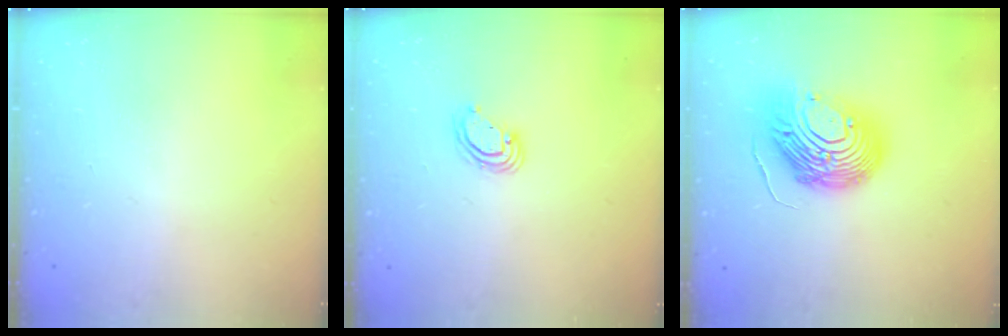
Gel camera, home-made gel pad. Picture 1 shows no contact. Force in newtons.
{"total": 4.6, "press": 4.6, "slide": 0.2}
{"total": 18.0, "press": 17.9, "slide": 1.9}